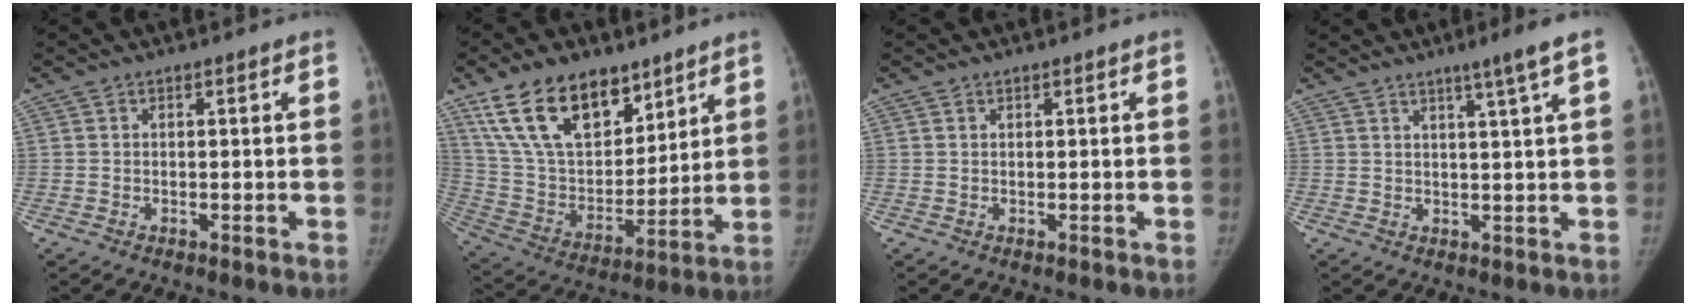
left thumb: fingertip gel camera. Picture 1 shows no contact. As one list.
[{"total": 20.7, "force": [13.0, 11.1, 11.7], "torque": [-0.169, -0.049, 0.248]}, {"total": 0.0}, {"total": 4.8, "force": [2.8, -0.9, 3.8], "torque": [-0.062, -0.015, 0.044]}]